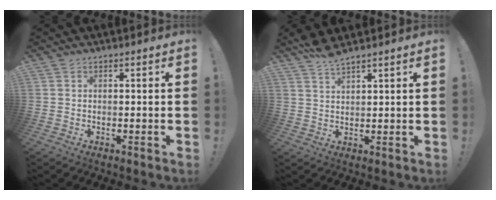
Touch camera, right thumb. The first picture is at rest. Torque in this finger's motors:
{"motor_torque": [0.27, 0.64, 0.48, 0.53, 0.00]}